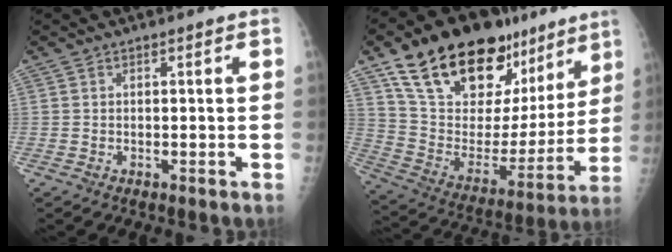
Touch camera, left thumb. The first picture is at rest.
{"total": 29.2, "force": [18.5, 15.1, 16.7], "torque": [-0.226, -0.035, 0.310]}